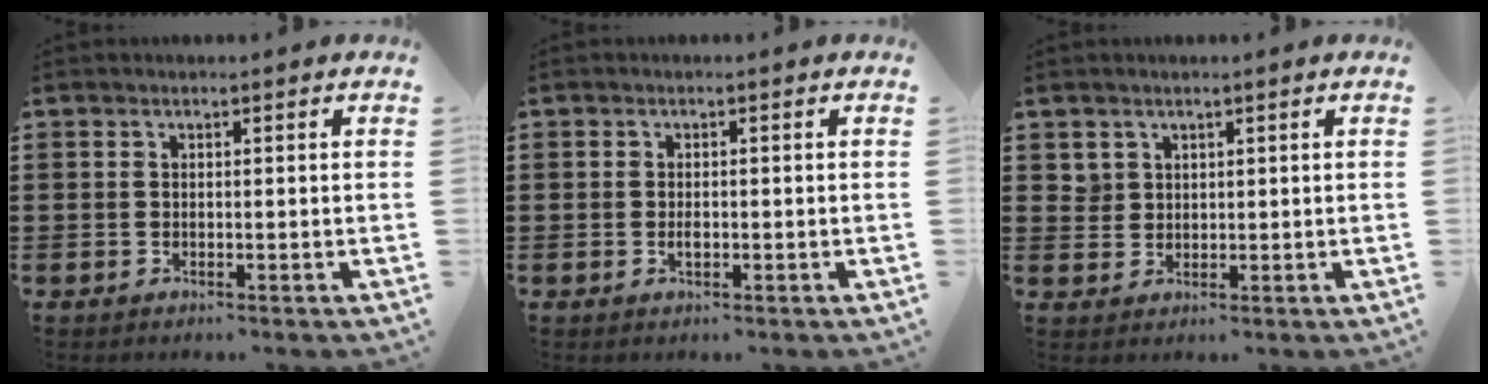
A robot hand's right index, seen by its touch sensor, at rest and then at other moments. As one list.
[{"total": 1.2, "force": [-0.3, 0.6, 1.0], "torque": [-0.019, -0.002, -0.005]}, {"total": 2.4, "force": [1.4, 1.8, 0.3], "torque": [-0.014, 0.008, 0.028]}]